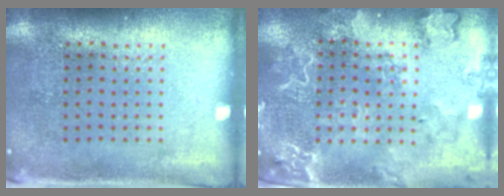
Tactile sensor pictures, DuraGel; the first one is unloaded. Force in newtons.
{"total": 2.6, "press": 2.4, "slide": 1.0}